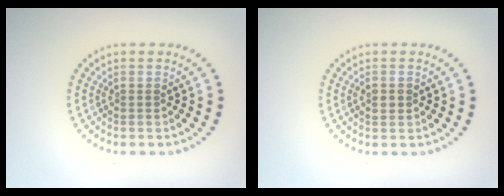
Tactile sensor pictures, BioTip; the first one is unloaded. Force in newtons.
{"total": 1.2, "press": 1.2, "slide": 0.1}